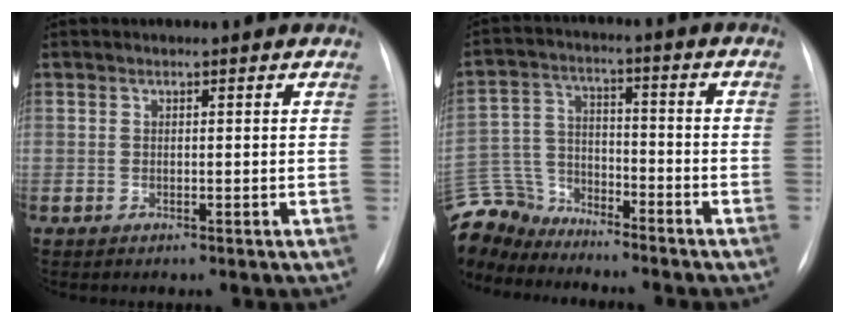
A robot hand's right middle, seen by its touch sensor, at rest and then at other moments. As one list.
[{"total": 12.3, "force": [-11.7, 3.5, 1.4], "torque": [-0.040, 0.023, -0.223]}]